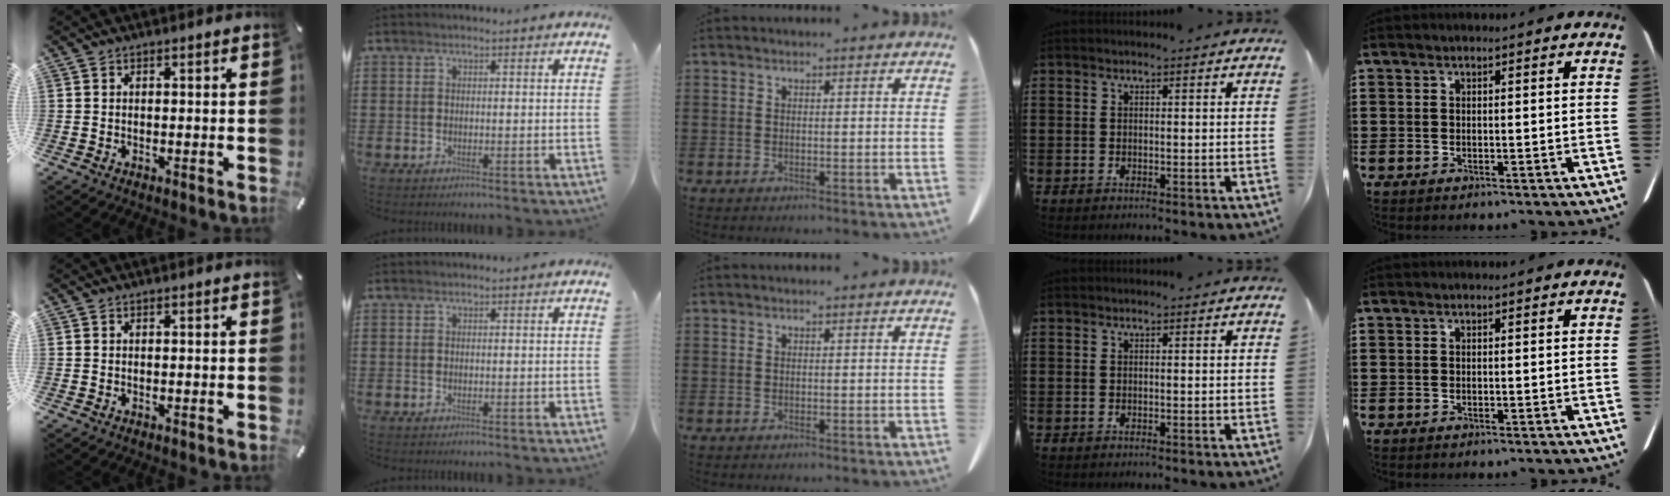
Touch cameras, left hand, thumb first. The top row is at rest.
{}